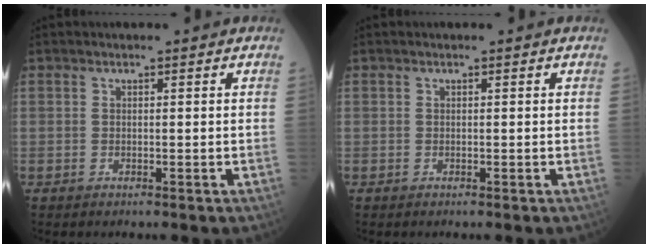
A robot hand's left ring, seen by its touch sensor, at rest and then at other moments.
{"total": 0.0}